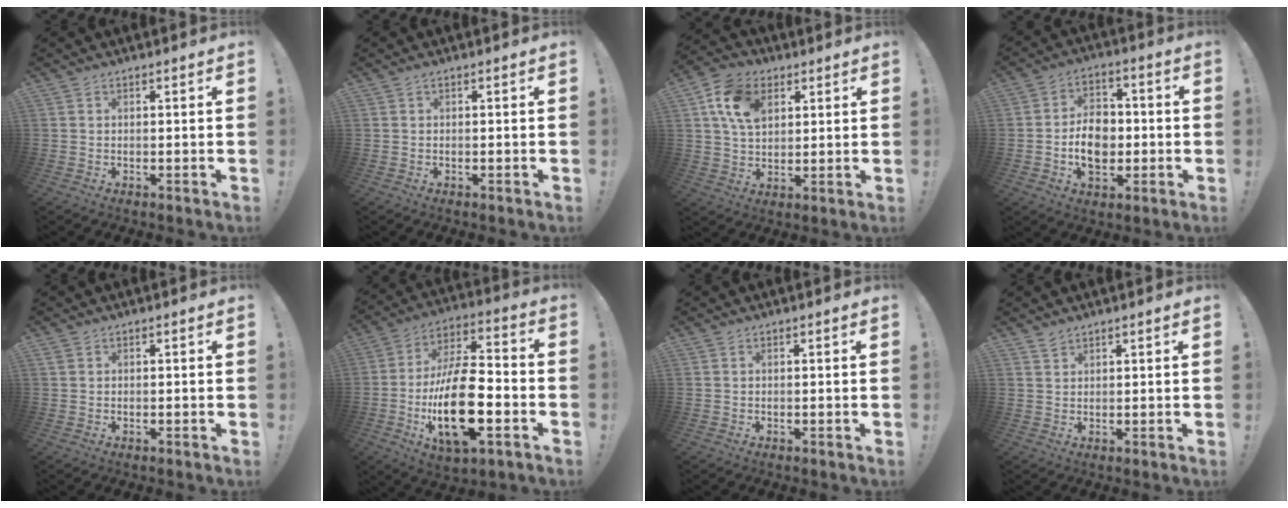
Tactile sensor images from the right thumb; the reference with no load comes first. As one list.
[{"total": 0.0}, {"total": 13.1, "force": [5.3, 9.1, 7.8], "torque": [-0.133, 0.003, 0.106]}, {"total": 11.1, "force": [-1.3, 8.5, 7.0], "torque": [-0.116, 0.012, -0.022]}, {"total": 0.8, "force": [0.5, 0.7, -0.1], "torque": [0.000, 0.003, 0.008]}, {"total": 22.4, "force": [-5.7, 9.9, 19.3], "torque": [-0.362, 0.019, -0.094]}, {"total": 0.0}, {"total": 1.9, "force": [1.7, 0.5, 0.6], "torque": [-0.004, -0.013, 0.030]}]